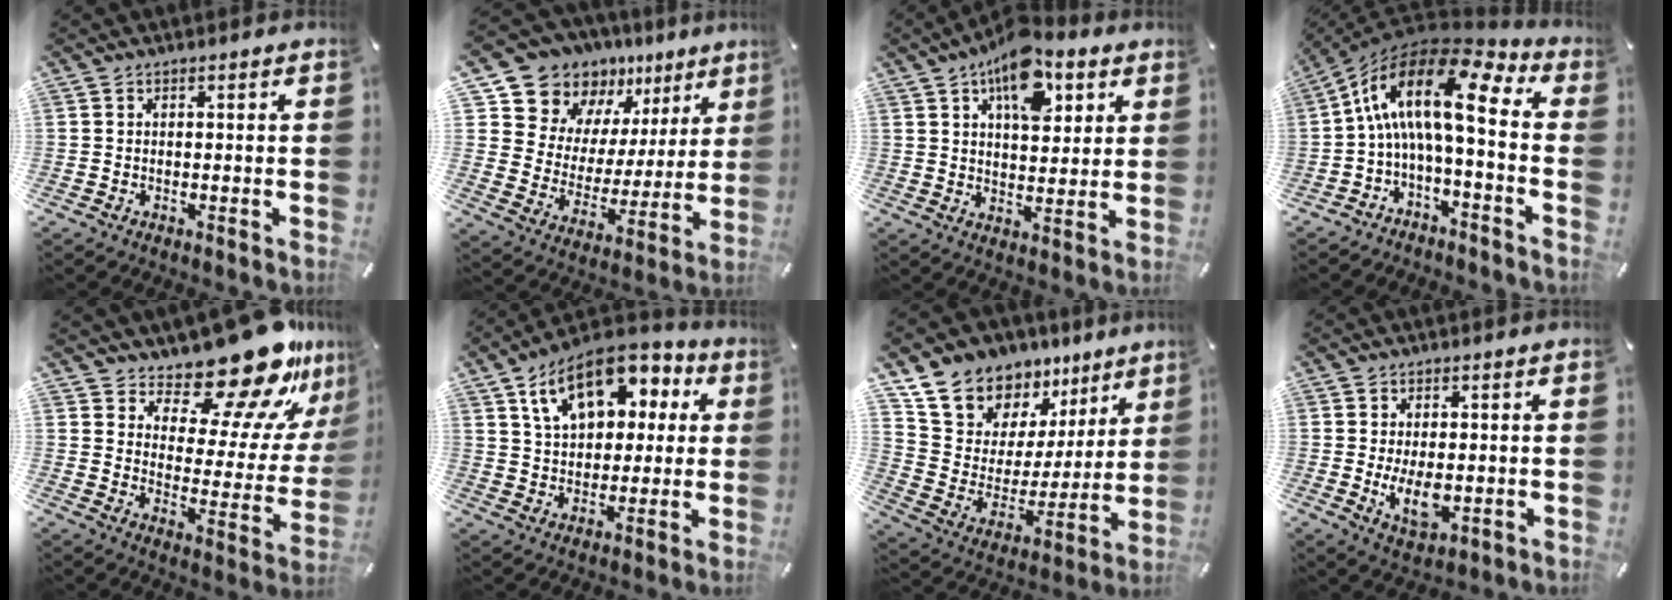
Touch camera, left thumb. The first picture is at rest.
{"total": 13.9, "force": [11.6, 7.6, 1.1], "torque": [-0.033, -0.115, 0.209]}
{"total": 13.7, "force": [7.4, 7.5, 8.8], "torque": [-0.123, -0.025, 0.127]}
{"total": 16.8, "force": [2.1, 6.3, 15.4], "torque": [-0.301, -0.024, 0.025]}
{"total": 21.0, "force": [17.6, 6.7, 9.1], "torque": [-0.119, -0.150, 0.291]}
{"total": 15.6, "force": [7.5, 10.2, 9.2], "torque": [-0.163, -0.015, 0.139]}
{"total": 14.7, "force": [11.2, 9.3, 2.2], "torque": [-0.054, -0.098, 0.208]}
{"total": 7.2, "force": [-0.5, 4.3, 5.7], "torque": [-0.100, -0.009, -0.011]}